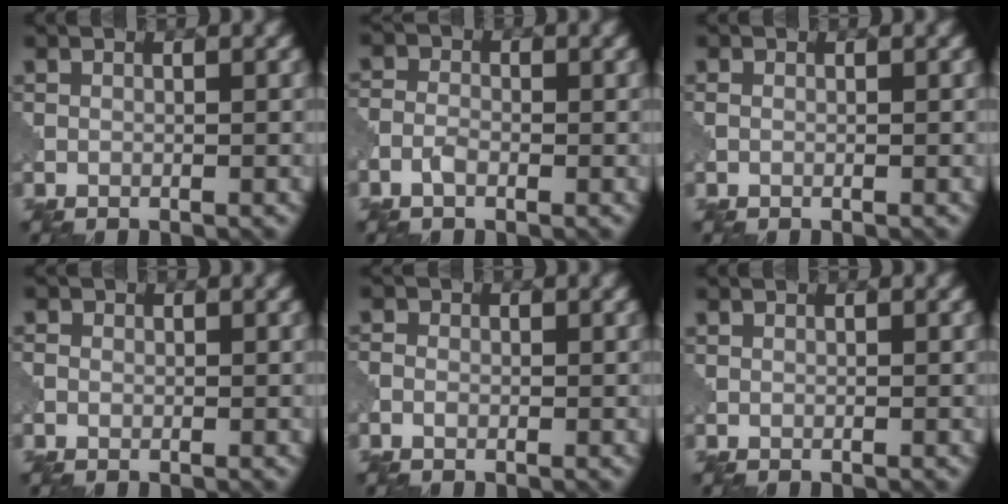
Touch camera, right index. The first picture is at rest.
{"total": 1.6, "force": [-0.8, 0.9, 1.0], "torque": [-0.019, 0.003, -0.022]}
{"total": 0.7, "force": [0.0, 0.5, 0.5], "torque": [-0.012, 0.000, 0.000]}
{"total": 1.1, "force": [0.0, 1.0, 0.4], "torque": [-0.010, 0.000, -0.001]}
{"total": 1.1, "force": [-0.3, 0.9, 0.6], "torque": [-0.018, -0.001, -0.007]}
{"total": 0.0}